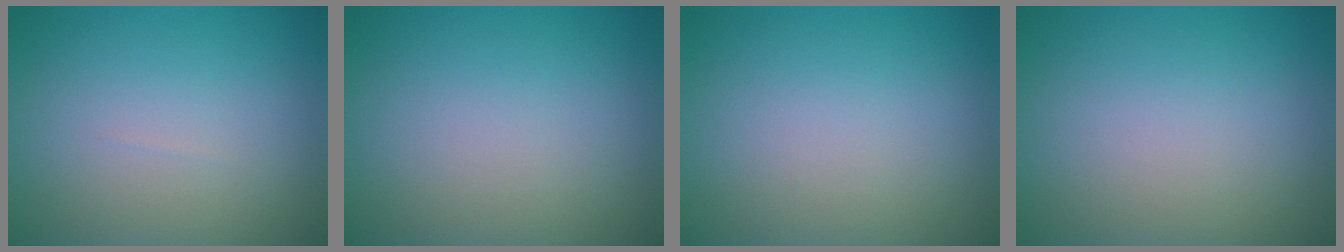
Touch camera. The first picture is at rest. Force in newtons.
{"total": 0.0}
{"total": 0.0}
{"total": 0.0}